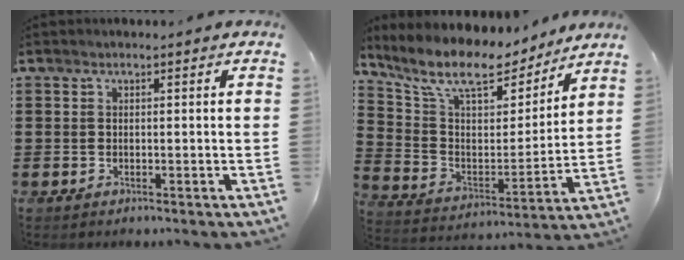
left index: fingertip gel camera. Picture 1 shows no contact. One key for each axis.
{"total": 10.4, "fx": 8.1, "fy": 3.2, "fz": 5.5, "tx": -0.136, "ty": -0.048, "tz": 0.137}